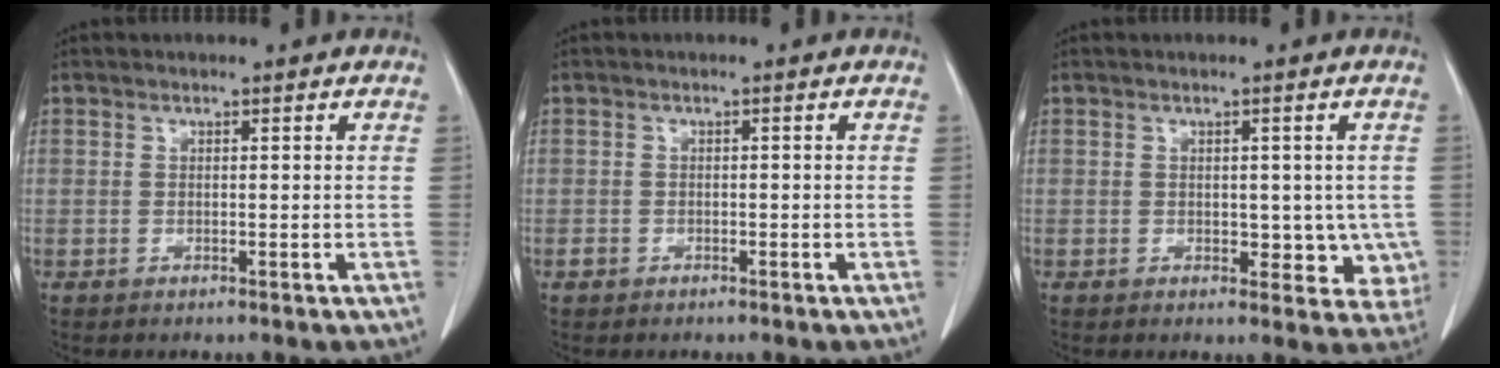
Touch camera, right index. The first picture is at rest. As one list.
[{"total": 1.0, "force": [-0.6, 0.8, 0.2], "torque": [-0.001, 0.003, -0.014]}, {"total": 5.8, "force": [-0.7, 3.6, 4.5], "torque": [-0.029, -0.001, -0.008]}]